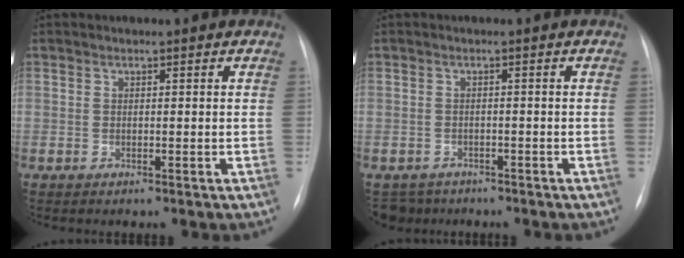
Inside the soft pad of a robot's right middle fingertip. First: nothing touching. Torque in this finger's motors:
{"motor_torque": [-0.01, -0.11, -0.02, -0.01]}